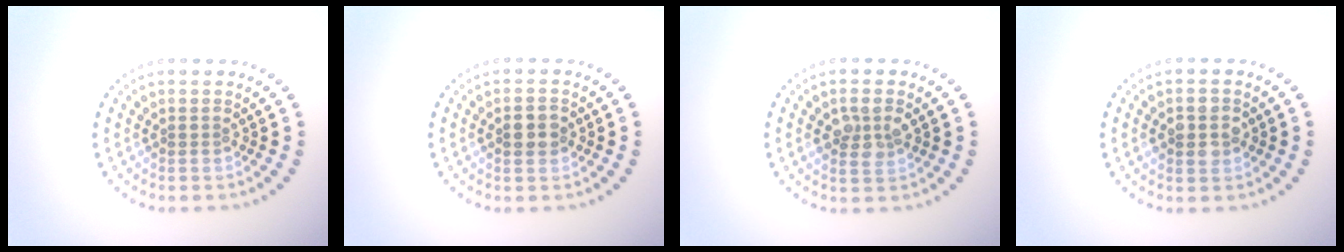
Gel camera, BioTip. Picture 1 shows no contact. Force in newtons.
{"total": 2.6, "press": 2.6, "slide": 0.1}
{"total": 2.6, "press": 2.5, "slide": 0.7}
{"total": 2.5, "press": 2.5, "slide": 0.2}